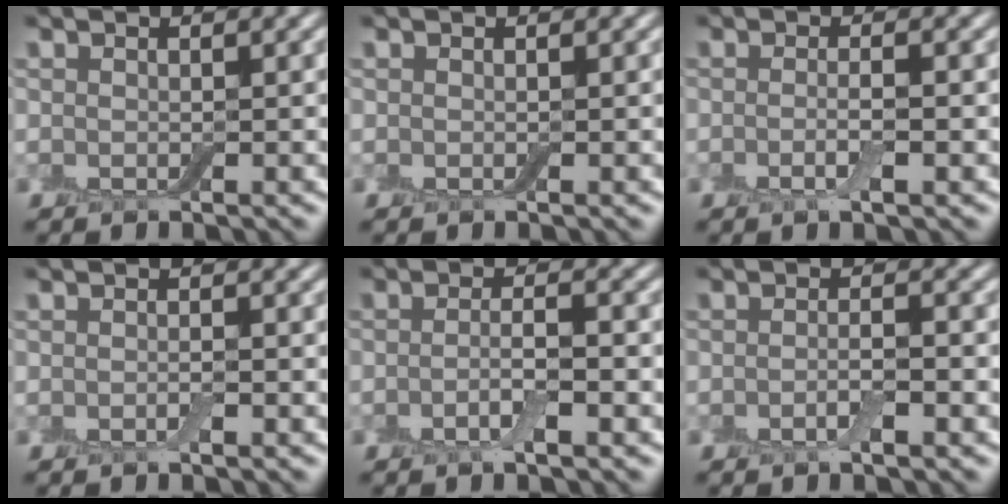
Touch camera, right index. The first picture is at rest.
{"total": 0.0}
{"total": 2.0, "force": [-0.5, 0.3, 1.9], "torque": [-0.039, -0.005, -0.013]}
{"total": 0.7, "force": [-0.3, 0.1, 0.6], "torque": [-0.012, -0.001, -0.006]}
{"total": 2.5, "force": [-0.9, 0.4, 2.3], "torque": [-0.042, 0.003, -0.021]}
{"total": 1.9, "force": [-0.7, 0.3, 1.7], "torque": [-0.033, -0.002, -0.016]}